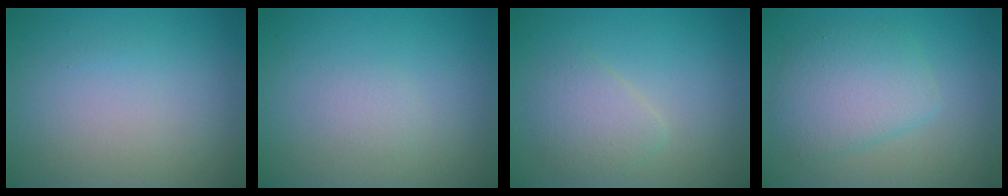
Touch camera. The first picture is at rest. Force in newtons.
{"total": 0.9, "press": 0.9, "slide": 0.0}
{"total": 2.6, "press": 2.6, "slide": 0.0}
{"total": 4.4, "press": 4.4, "slide": 0.1}